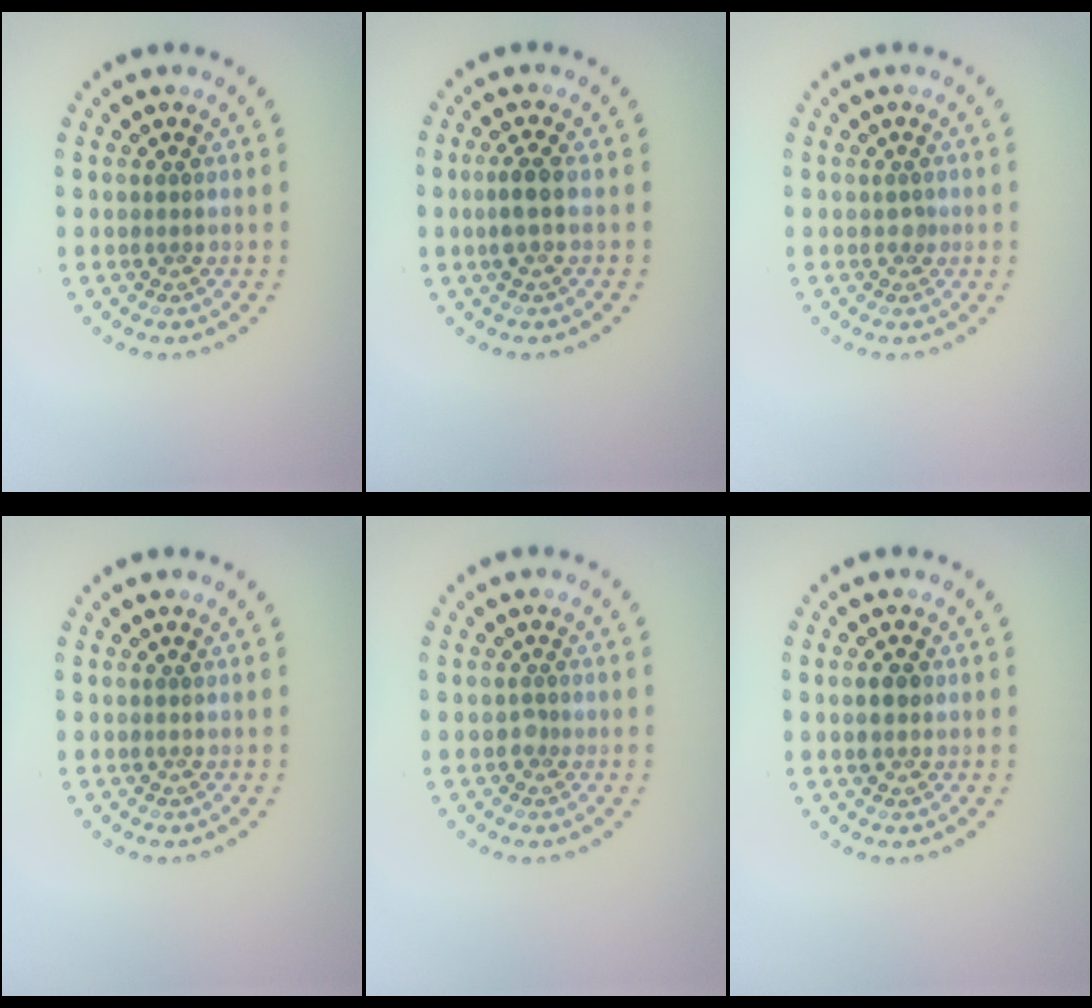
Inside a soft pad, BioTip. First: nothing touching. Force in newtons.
{"total": 1.8, "press": 1.6, "slide": 0.9}
{"total": 0.6, "press": 0.5, "slide": 0.4}
{"total": 0.0}
{"total": 0.8, "press": 0.5, "slide": 0.6}
{"total": 1.6, "press": 1.6, "slide": 0.2}